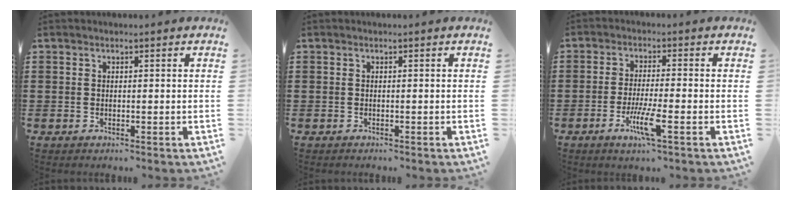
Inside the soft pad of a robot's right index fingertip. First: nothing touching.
{"total": 0.0}
{"total": 6.0, "force": [-2.8, 0.6, 5.3], "torque": [-0.105, -0.013, -0.051]}